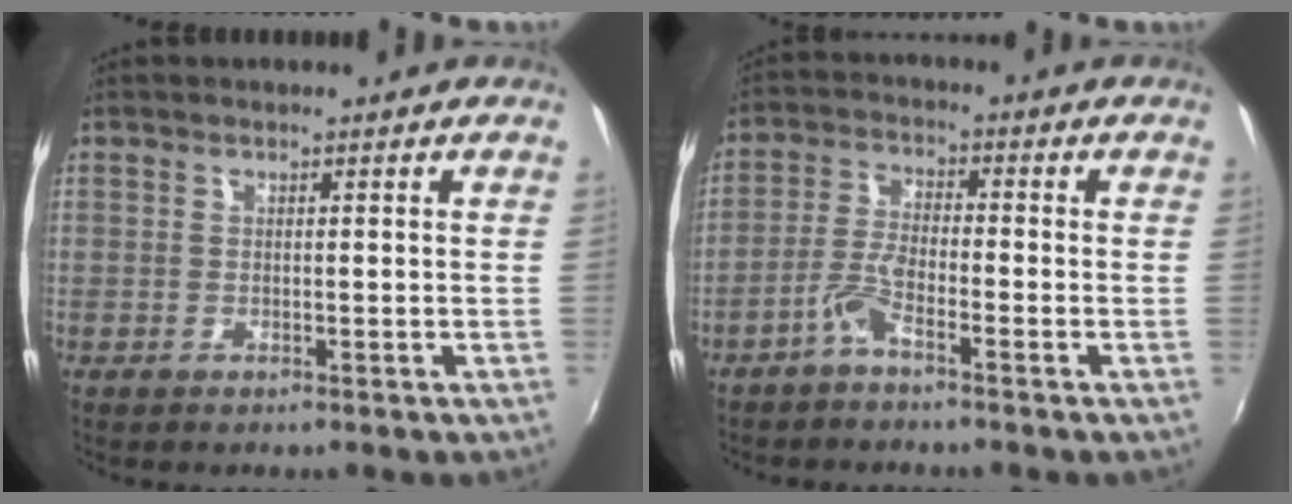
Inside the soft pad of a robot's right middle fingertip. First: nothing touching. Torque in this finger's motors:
{"motor_torque": [-0.08, -0.07, -0.02, 0.00]}